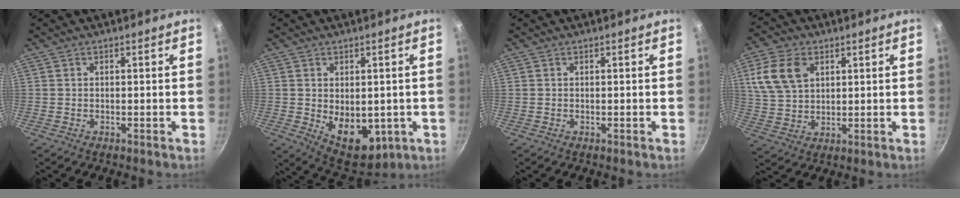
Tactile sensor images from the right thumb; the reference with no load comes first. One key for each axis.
{"total": 11.0, "fx": -1.4, "fy": 7.1, "fz": 8.3, "tx": -0.093, "ty": -0.018, "tz": 0.002}
{"total": 0.0}
{"total": 10.6, "fx": 3.9, "fy": 7.1, "fz": 6.8, "tx": -0.117, "ty": -0.005, "tz": 0.077}